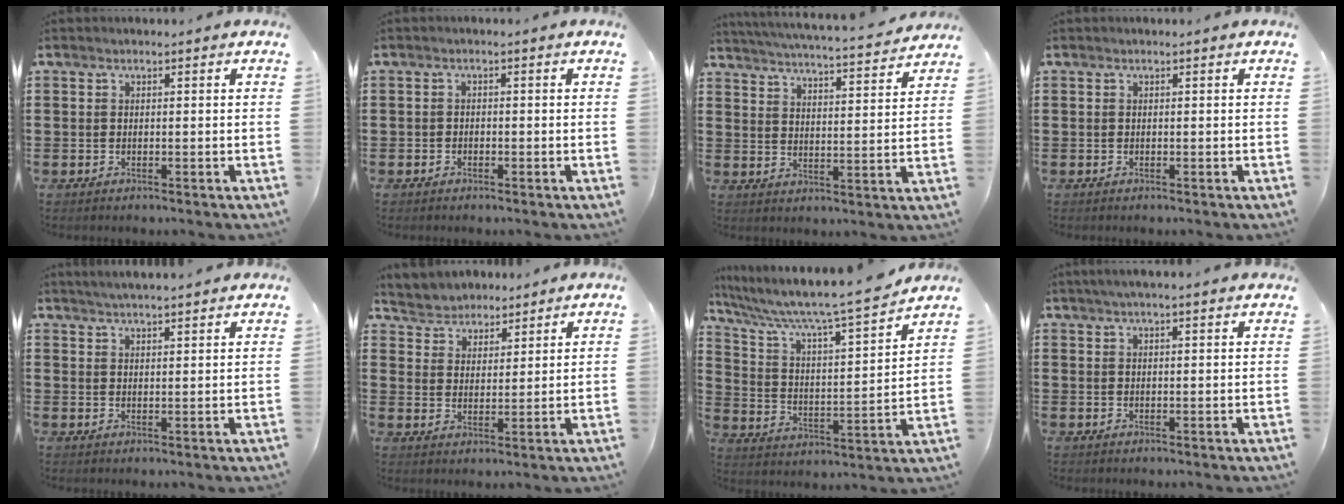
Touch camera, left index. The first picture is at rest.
{"total": 1.0, "force": [-0.8, 0.5, 0.0], "torque": [-0.005, 0.002, -0.019]}
{"total": 4.1, "force": [4.0, -0.3, 1.0], "torque": [-0.040, -0.035, 0.062]}
{"total": 0.0}
{"total": 2.6, "force": [2.6, -0.3, 0.4], "torque": [-0.013, -0.006, 0.048]}
{"total": 4.2, "force": [3.9, 1.6, -0.5], "torque": [-0.013, -0.012, 0.070]}
{"total": 8.3, "force": [7.3, 0.2, 4.0], "torque": [-0.111, -0.056, 0.117]}
{"total": 2.3, "force": [1.9, -0.1, 1.2], "torque": [-0.026, 0.004, 0.036]}